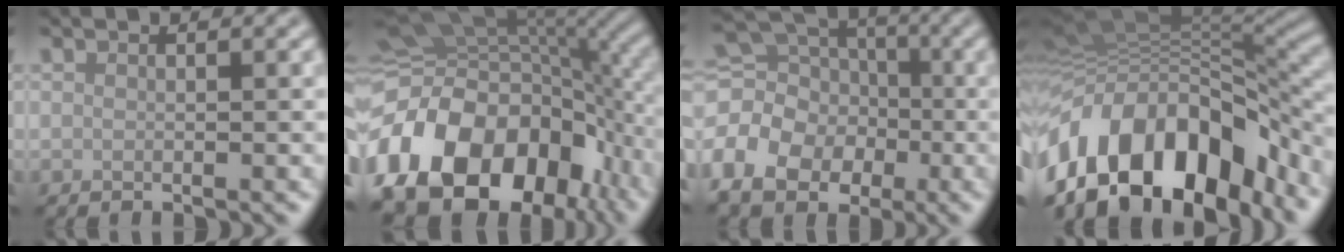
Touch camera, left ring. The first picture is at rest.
{"total": 18.1, "force": [-6.5, 12.3, 11.6], "torque": [-0.255, -0.018, -0.114]}
{"total": 10.2, "force": [-3.2, 8.3, 5.1], "torque": [-0.104, -0.011, -0.068]}
{"total": 16.1, "force": [-6.9, 9.3, 11.2], "torque": [-0.197, 0.002, -0.114]}